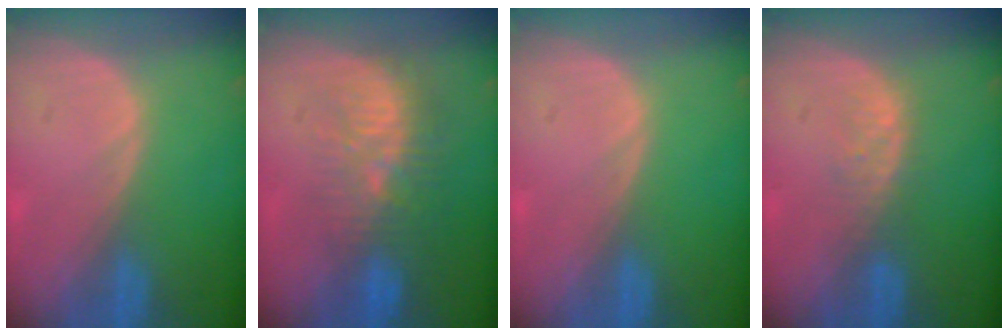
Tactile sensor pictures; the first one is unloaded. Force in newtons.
{"total": 9.3, "press": 8.6, "slide": 3.5}
{"total": 0.0}
{"total": 2.8, "press": 2.8, "slide": 0.3}